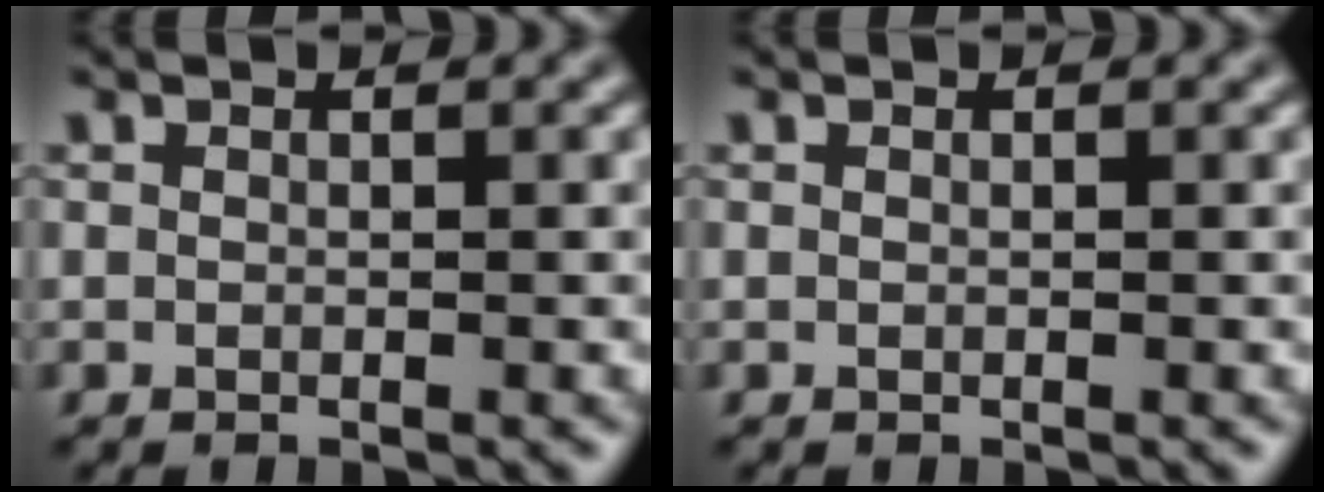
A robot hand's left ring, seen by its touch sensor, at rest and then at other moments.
{"total": 0.0}